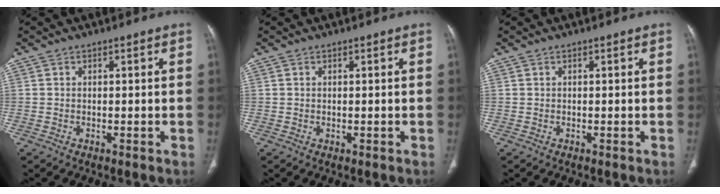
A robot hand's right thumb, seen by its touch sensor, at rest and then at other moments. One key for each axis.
{"total": 0.0}
{"total": 0.0}